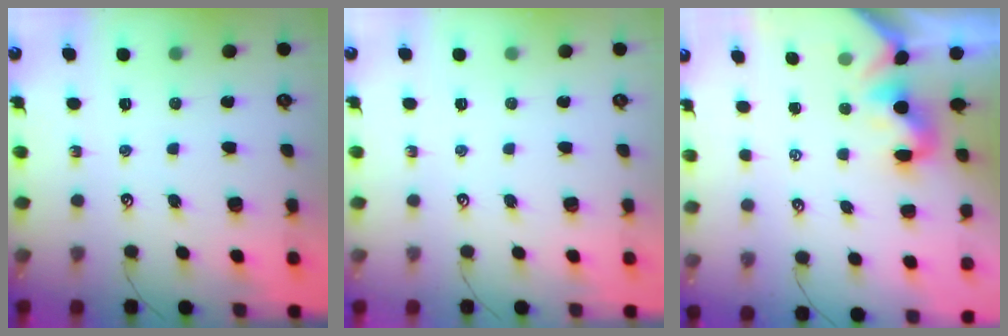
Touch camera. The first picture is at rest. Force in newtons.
{"total": 0.0}
{"total": 1.6, "press": 1.5, "slide": 0.4}